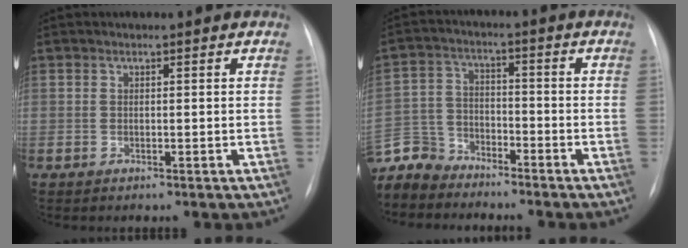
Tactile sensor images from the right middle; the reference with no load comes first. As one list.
[{"total": 9.8, "force": [-9.0, 3.9, 0.2], "torque": [-0.019, 0.009, -0.180]}]